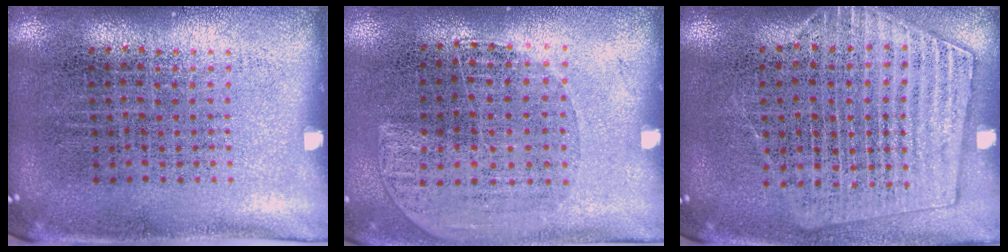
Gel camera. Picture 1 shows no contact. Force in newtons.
{"total": 1.1, "press": 1.0, "slide": 0.5}
{"total": 1.3, "press": 1.2, "slide": 0.5}